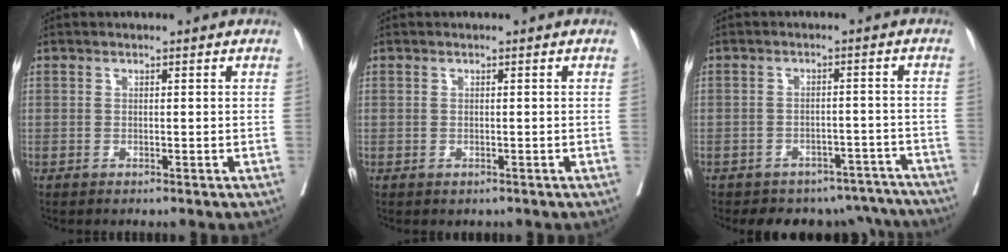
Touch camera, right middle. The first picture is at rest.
{"total": 0.0}
{"total": 12.4, "force": [-10.9, 5.7, 2.0], "torque": [-0.013, 0.027, -0.116]}